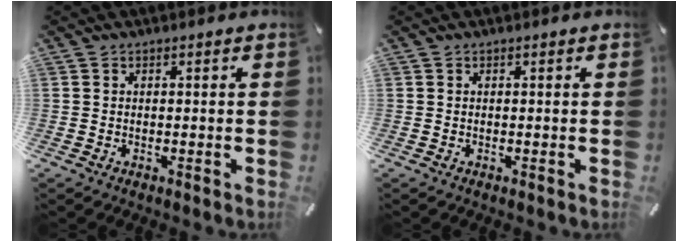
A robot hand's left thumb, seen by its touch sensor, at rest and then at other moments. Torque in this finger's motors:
{"motor_torque": [0.00, 0.00, 0.00, 0.00, 0.00]}